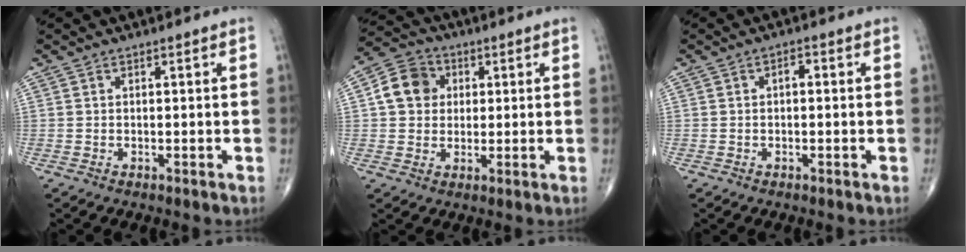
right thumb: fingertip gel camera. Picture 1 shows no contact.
{"total": 8.5, "force": [1.5, 7.3, 4.0], "torque": [-0.054, 0.010, 0.016]}
{"total": 1.6, "force": [0.1, 0.9, 1.4], "torque": [-0.020, 0.008, -0.003]}